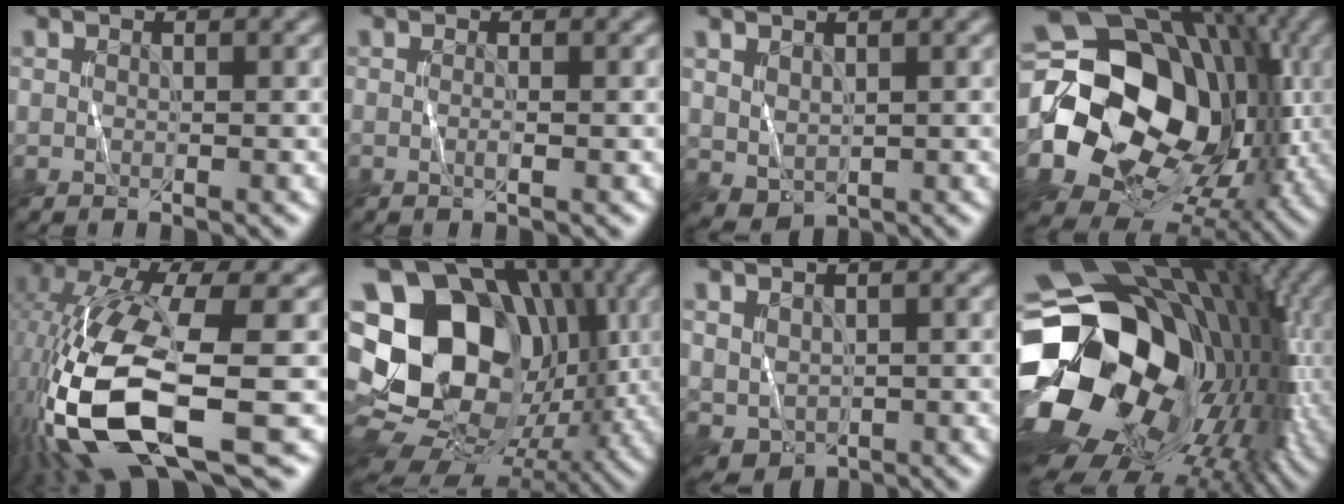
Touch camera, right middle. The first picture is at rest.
{"total": 0.7, "force": [-0.1, 0.0, 0.7], "torque": [-0.015, -0.004, -0.004]}
{"total": 1.9, "force": [0.7, 1.3, 1.2], "torque": [-0.028, -0.005, 0.021]}
{"total": 19.3, "force": [-0.9, 15.5, 11.5], "torque": [-0.198, -0.030, -0.002]}
{"total": 14.3, "force": [-5.0, 4.4, 12.6], "torque": [-0.280, -0.012, -0.085]}
{"total": 20.1, "force": [0.8, 16.4, 11.5], "torque": [-0.197, 0.008, 0.015]}
{"total": 2.3, "force": [0.4, 1.7, 1.5], "torque": [-0.036, -0.009, 0.016]}
{"total": 21.1, "force": [-2.9, 15.9, 13.5], "torque": [-0.261, -0.018, -0.033]}